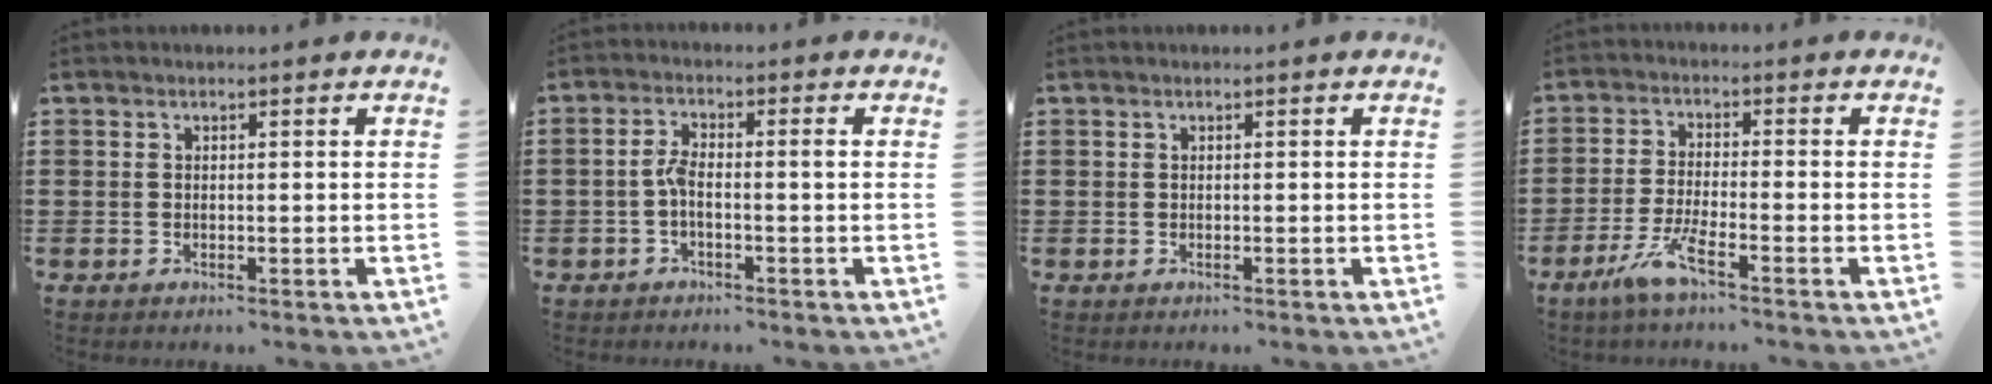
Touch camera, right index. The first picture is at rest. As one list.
[{"total": 3.2, "force": [-0.6, 0.6, 3.0], "torque": [-0.065, 0.001, -0.015]}, {"total": 0.0}, {"total": 5.6, "force": [-3.5, 0.1, 4.4], "torque": [-0.106, -0.022, -0.069]}]